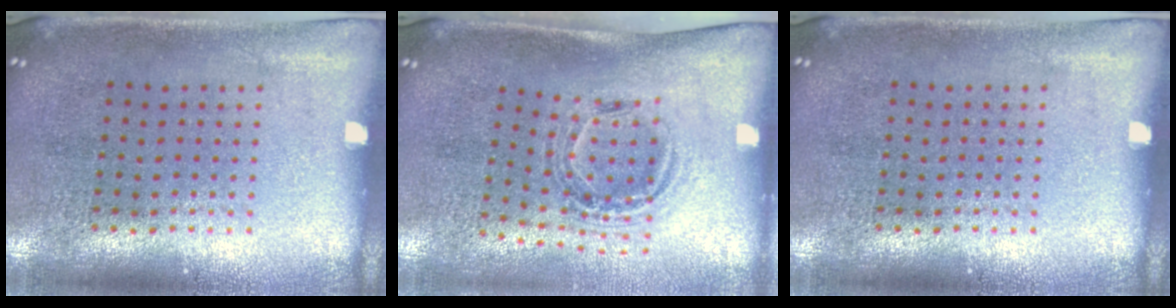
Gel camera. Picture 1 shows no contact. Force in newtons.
{"total": 1.1, "press": 1.0, "slide": 0.4}
{"total": 0.0}